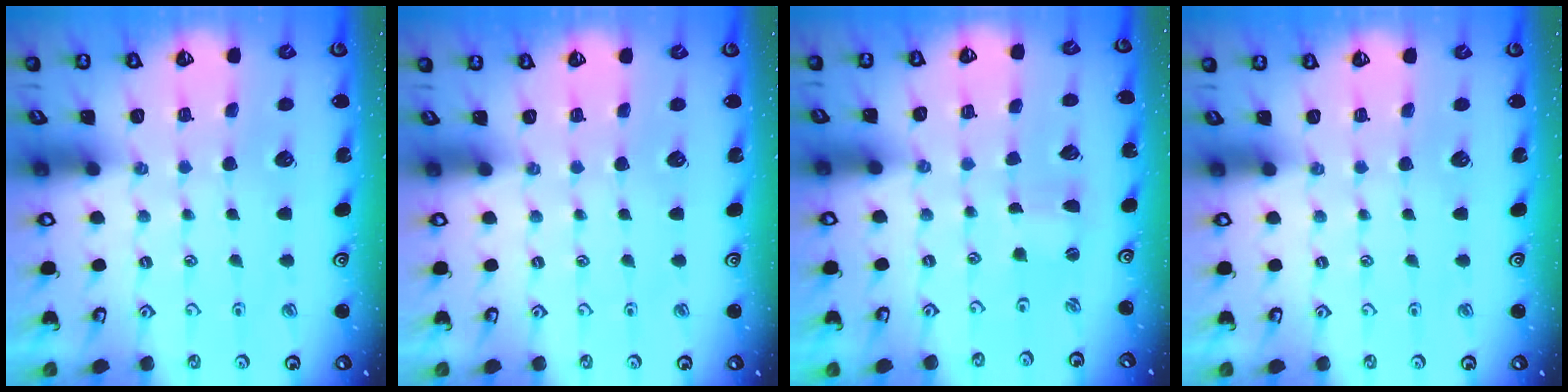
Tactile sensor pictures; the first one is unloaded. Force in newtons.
{"total": 0.0}
{"total": 0.0}
{"total": 0.0}